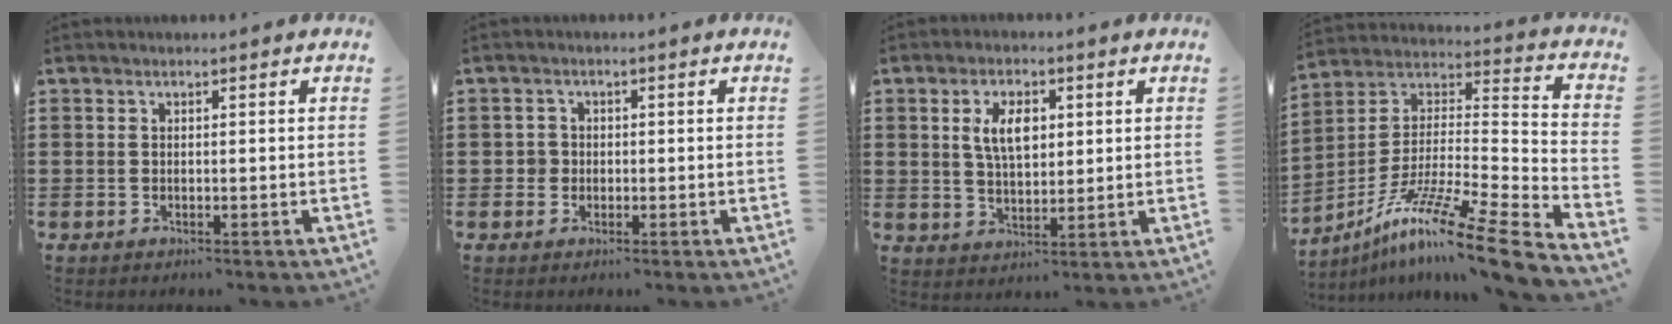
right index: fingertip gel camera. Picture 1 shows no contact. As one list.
[{"total": 1.7, "force": [-0.2, 1.7, 0.3], "torque": [-0.012, 0.008, -0.007]}, {"total": 5.8, "force": [1.7, 3.1, 4.7], "torque": [-0.101, 0.011, 0.028]}, {"total": 14.3, "force": [-11.1, -0.2, 9.0], "torque": [-0.158, 0.015, -0.207]}]